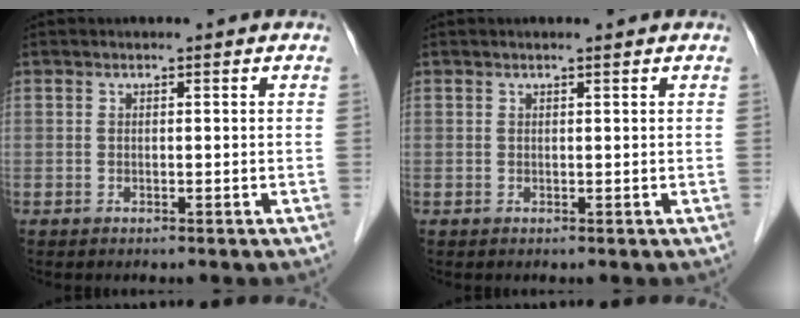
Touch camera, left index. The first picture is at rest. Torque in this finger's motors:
{"motor_torque": [0.16, -0.34, 0.01, -0.01]}